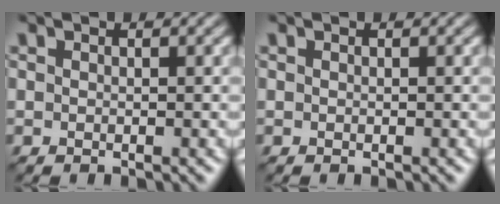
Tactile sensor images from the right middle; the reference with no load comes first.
{"total": 0.0}